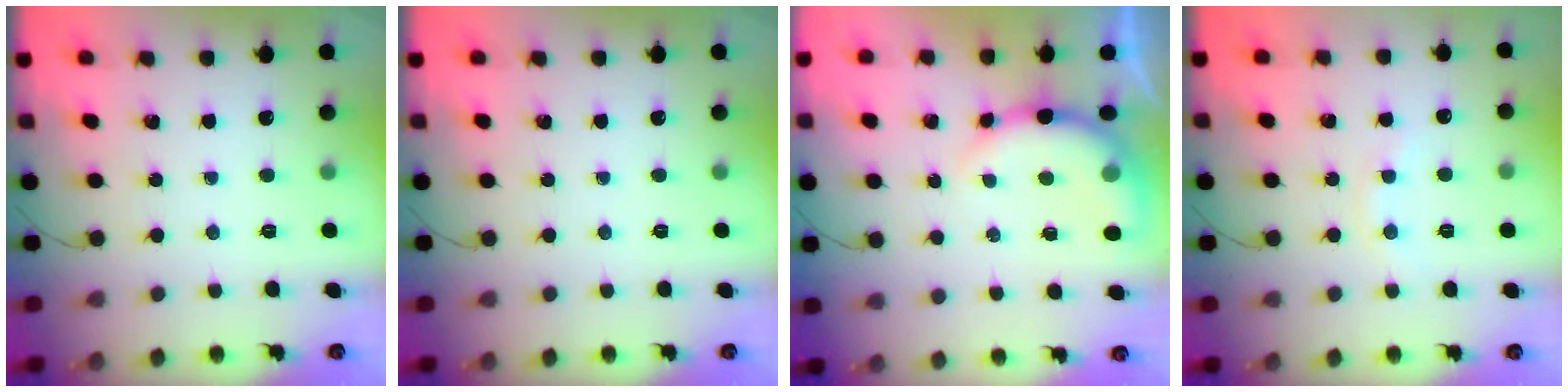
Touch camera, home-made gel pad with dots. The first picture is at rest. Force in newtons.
{"total": 0.0}
{"total": 8.7, "press": 8.5, "slide": 1.4}
{"total": 6.1, "press": 5.8, "slide": 1.8}